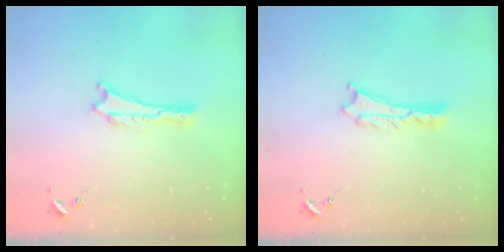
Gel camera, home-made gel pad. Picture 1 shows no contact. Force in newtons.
{"total": 0.7, "press": 0.6, "slide": 0.2}